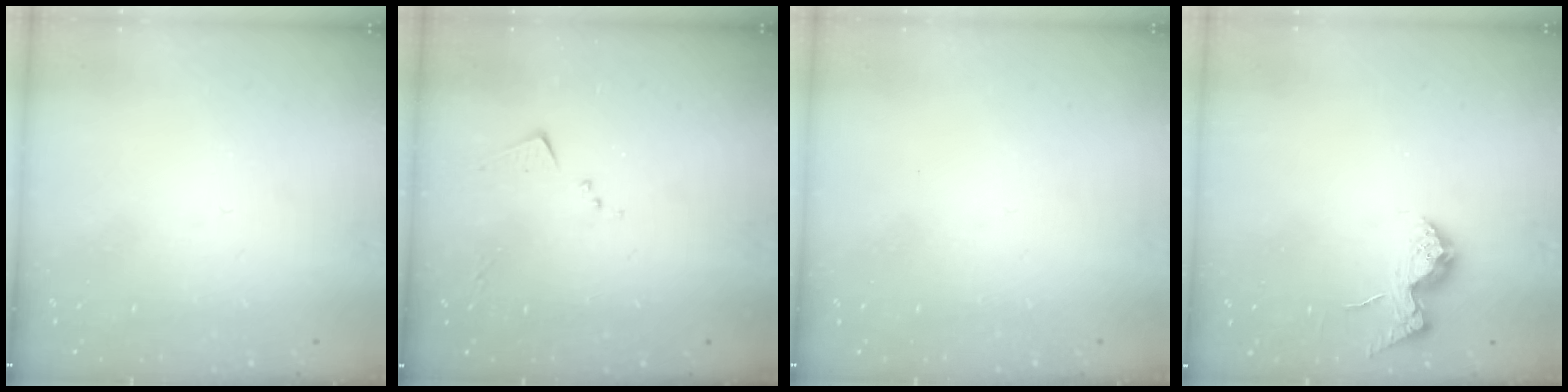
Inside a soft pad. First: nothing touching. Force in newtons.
{"total": 4.4, "press": 4.3, "slide": 0.5}
{"total": 0.0}
{"total": 13.9, "press": 13.9, "slide": 1.0}